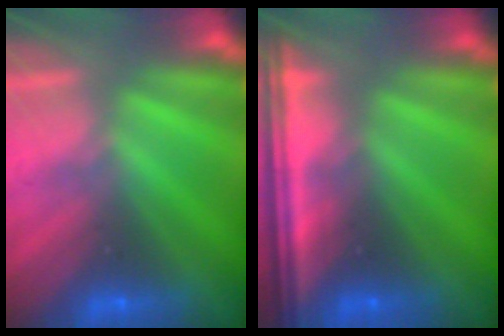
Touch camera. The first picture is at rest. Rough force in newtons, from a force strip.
{"total": 8.3}